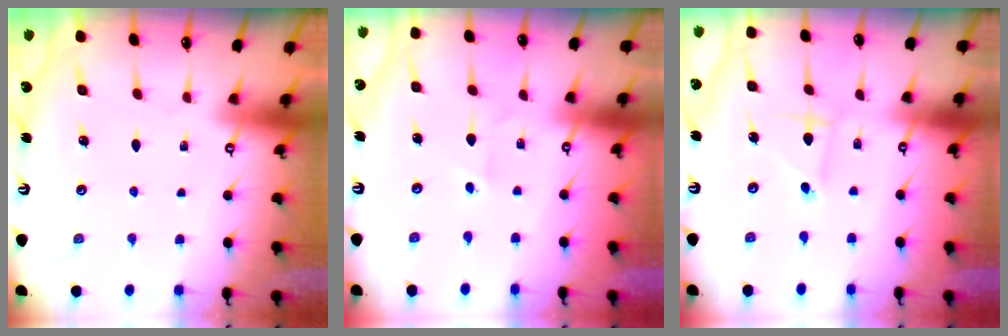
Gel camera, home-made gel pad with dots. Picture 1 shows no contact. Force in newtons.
{"total": 1.3, "press": 1.3, "slide": 0.2}
{"total": 1.8, "press": 1.8, "slide": 0.2}